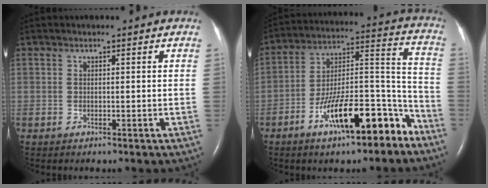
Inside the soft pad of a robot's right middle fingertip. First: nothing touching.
{"total": 16.2, "force": [-9.9, 4.3, 12.1], "torque": [-0.195, 0.024, -0.157]}